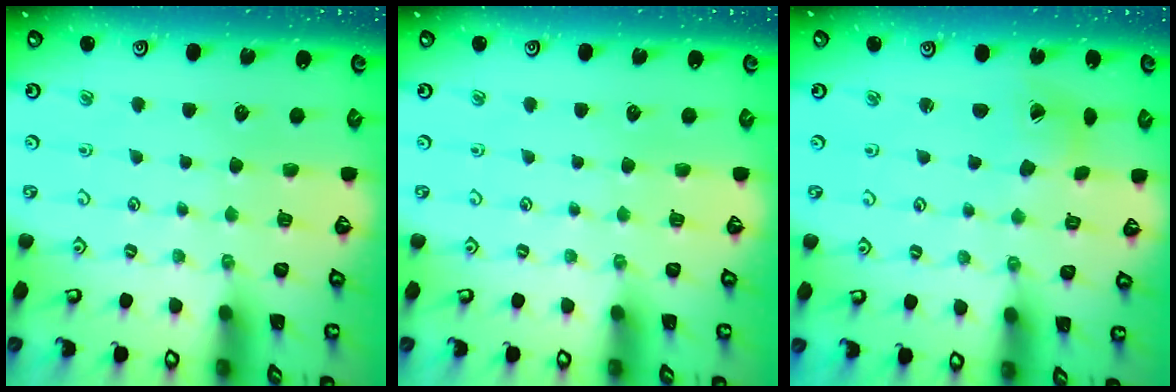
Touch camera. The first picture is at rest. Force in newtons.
{"total": 0.0}
{"total": 3.0, "press": 3.0, "slide": 0.4}